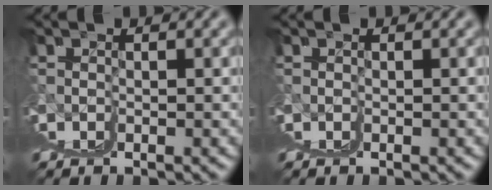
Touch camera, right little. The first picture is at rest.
{"total": 0.0}